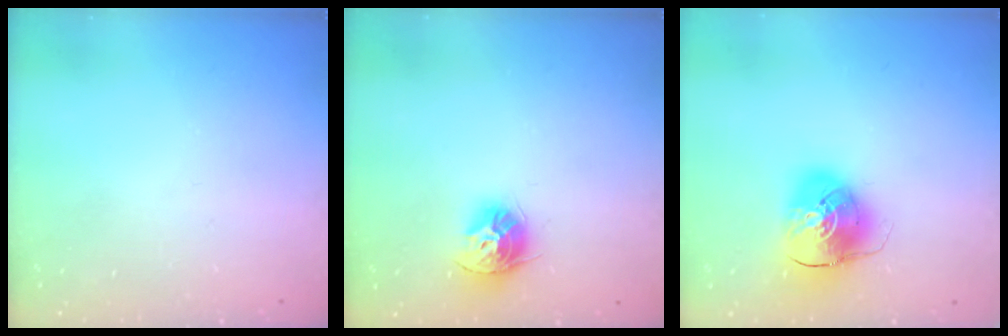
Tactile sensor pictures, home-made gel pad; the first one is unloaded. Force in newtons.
{"total": 11.1, "press": 11.0, "slide": 0.9}
{"total": 11.2, "press": 11.0, "slide": 1.9}